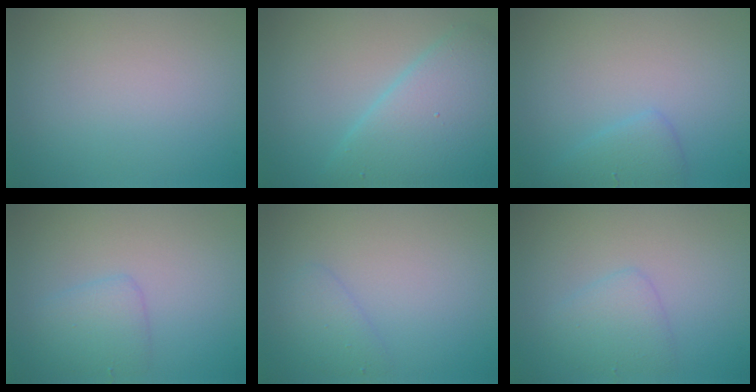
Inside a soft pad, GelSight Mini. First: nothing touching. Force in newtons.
{"total": 7.2, "press": 7.2, "slide": 0.2}
{"total": 1.9, "press": 1.9, "slide": 0.0}
{"total": 2.2, "press": 2.2, "slide": 0.2}
{"total": 1.7, "press": 1.7, "slide": 0.1}
{"total": 2.2, "press": 2.2, "slide": 0.1}